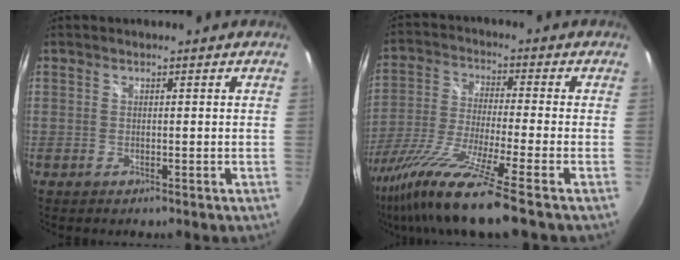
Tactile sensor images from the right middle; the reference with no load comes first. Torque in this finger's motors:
{"motor_torque": [1.44, -0.70, 0.96, 0.21]}